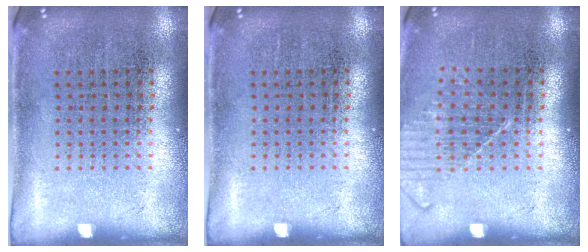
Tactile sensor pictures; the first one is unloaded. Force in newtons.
{"total": 0.0}
{"total": 1.2, "press": 1.2, "slide": 0.4}